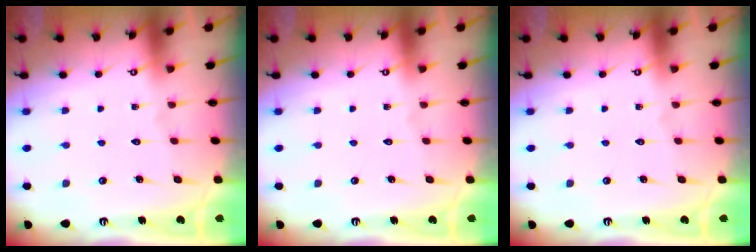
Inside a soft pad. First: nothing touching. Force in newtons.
{"total": 0.0}
{"total": 0.0}